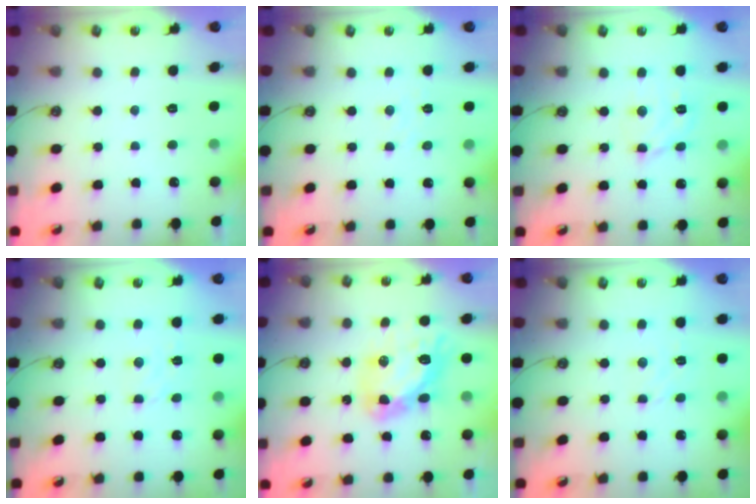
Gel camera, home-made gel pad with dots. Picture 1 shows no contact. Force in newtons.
{"total": 3.2, "press": 3.1, "slide": 0.5}
{"total": 7.6, "press": 7.6, "slide": 0.6}
{"total": 2.8, "press": 2.7, "slide": 0.4}
{"total": 14.0, "press": 13.9, "slide": 1.7}
{"total": 1.8, "press": 1.7, "slide": 0.5}